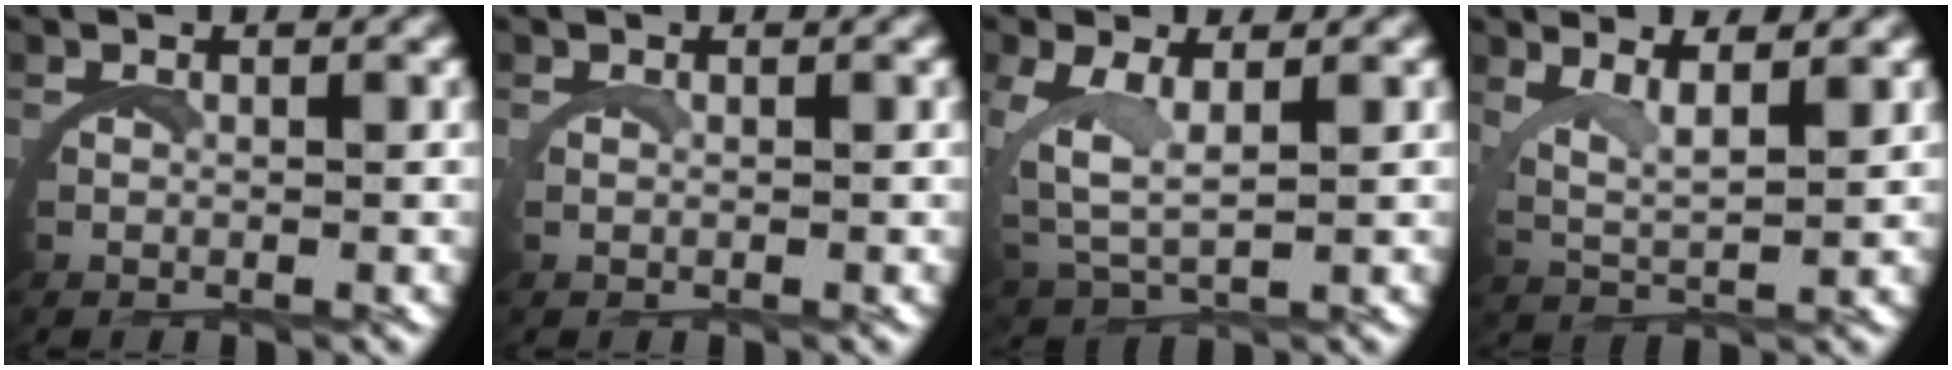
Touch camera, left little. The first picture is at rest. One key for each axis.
{"total": 0.6, "fx": 0.6, "fy": -0.2, "fz": 0.2, "tx": -0.008, "ty": 0.002, "tz": 0.009}
{"total": 3.8, "fx": 1.6, "fy": 1.8, "fz": 3.0, "tx": -0.087, "ty": -0.013, "tz": 0.042}
{"total": 3.8, "fx": 2.7, "fy": 0.9, "fz": 2.6, "tx": -0.059, "ty": -0.006, "tz": 0.046}